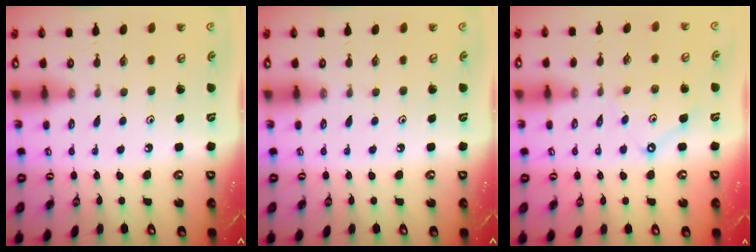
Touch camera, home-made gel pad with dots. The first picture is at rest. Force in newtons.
{"total": 0.0}
{"total": 6.6, "press": 6.6, "slide": 0.7}